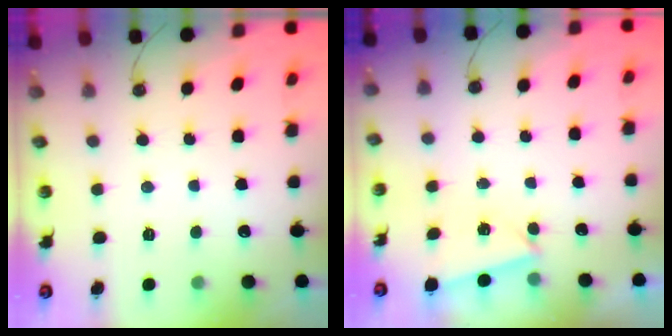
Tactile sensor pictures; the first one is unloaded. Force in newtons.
{"total": 2.6, "press": 1.9, "slide": 1.8}